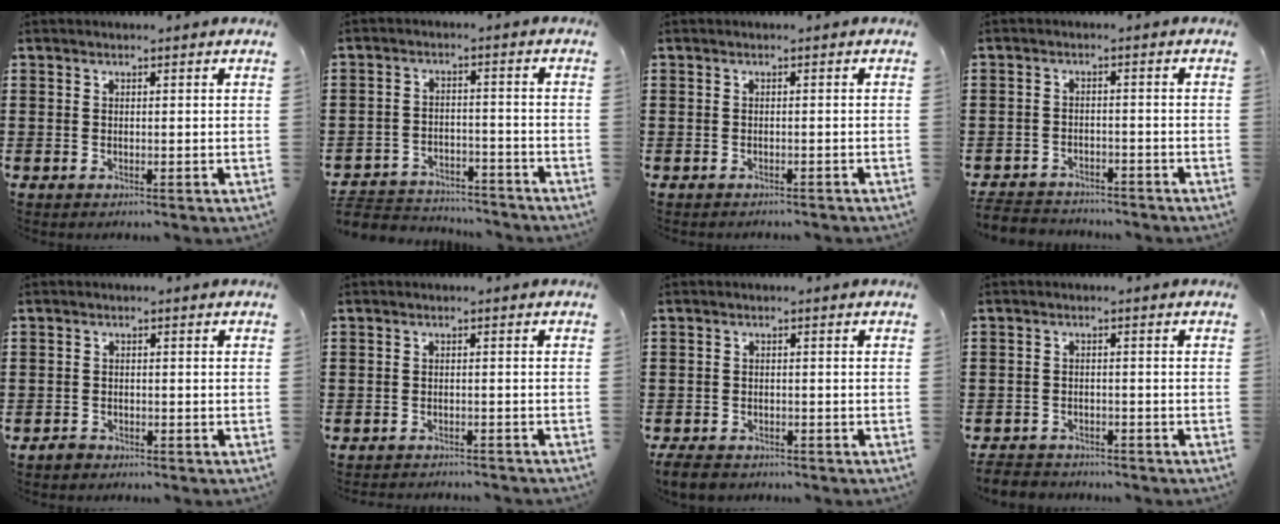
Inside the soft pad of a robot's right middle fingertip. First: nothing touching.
{"total": 4.0, "force": [-3.9, 0.8, 0.0], "torque": [-0.012, 0.002, -0.085]}
{"total": 0.6, "force": [-0.6, 0.0, 0.0], "torque": [-0.002, -0.001, -0.012]}
{"total": 3.2, "force": [-3.1, 0.6, -0.2], "torque": [-0.010, -0.004, -0.070]}
{"total": 1.2, "force": [-1.0, 0.6, 0.1], "torque": [-0.006, 0.001, -0.022]}
{"total": 1.5, "force": [-1.5, 0.0, -0.1], "torque": [-0.004, 0.001, -0.033]}
{"total": 2.5, "force": [-2.4, 0.7, 0.4], "torque": [-0.024, -0.004, -0.054]}
{"total": 2.7, "force": [-2.6, 0.6, -0.3], "torque": [-0.001, -0.002, -0.057]}